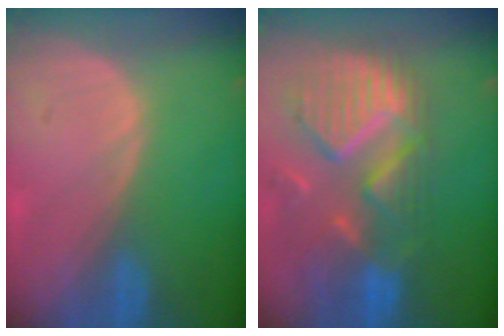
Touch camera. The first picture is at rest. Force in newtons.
{"total": 12.4, "press": 10.6, "slide": 6.5}